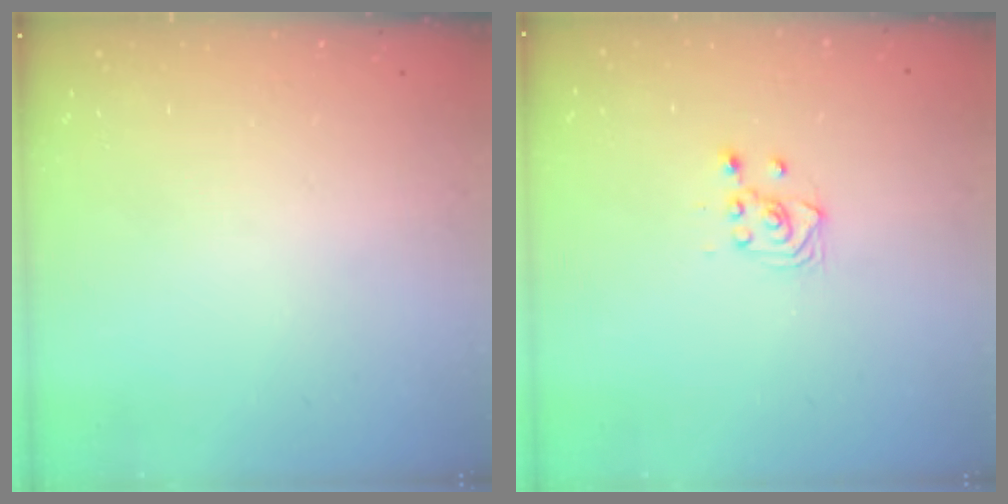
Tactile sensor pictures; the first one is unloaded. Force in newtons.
{"total": 3.5, "press": 3.2, "slide": 1.5}